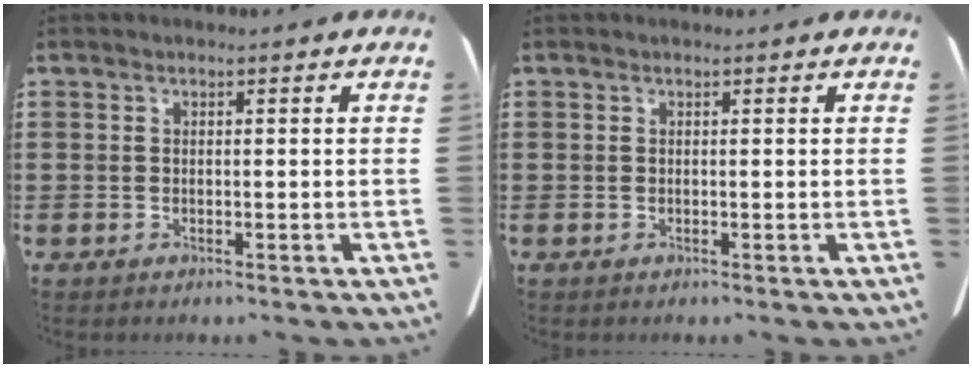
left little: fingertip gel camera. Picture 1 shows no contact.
{"total": 0.0}